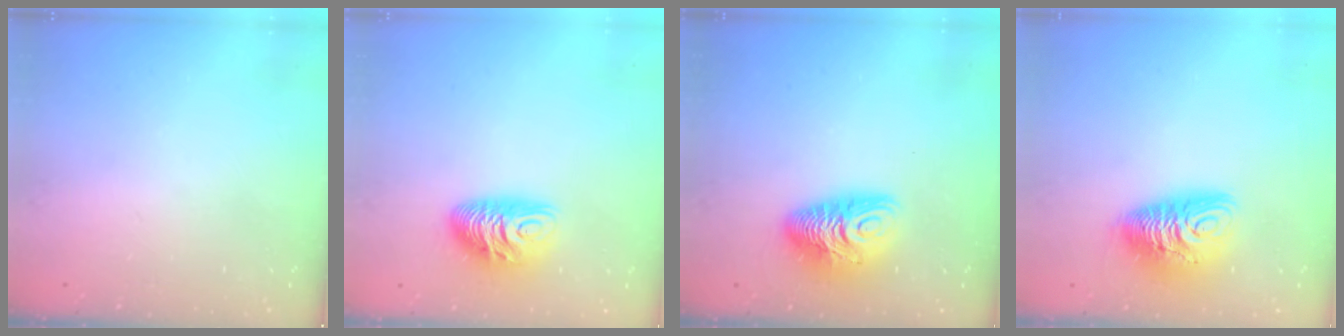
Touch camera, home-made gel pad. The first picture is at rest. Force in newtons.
{"total": 10.1, "press": 10.0, "slide": 1.1}
{"total": 11.4, "press": 11.4, "slide": 1.2}
{"total": 11.8, "press": 11.7, "slide": 1.2}